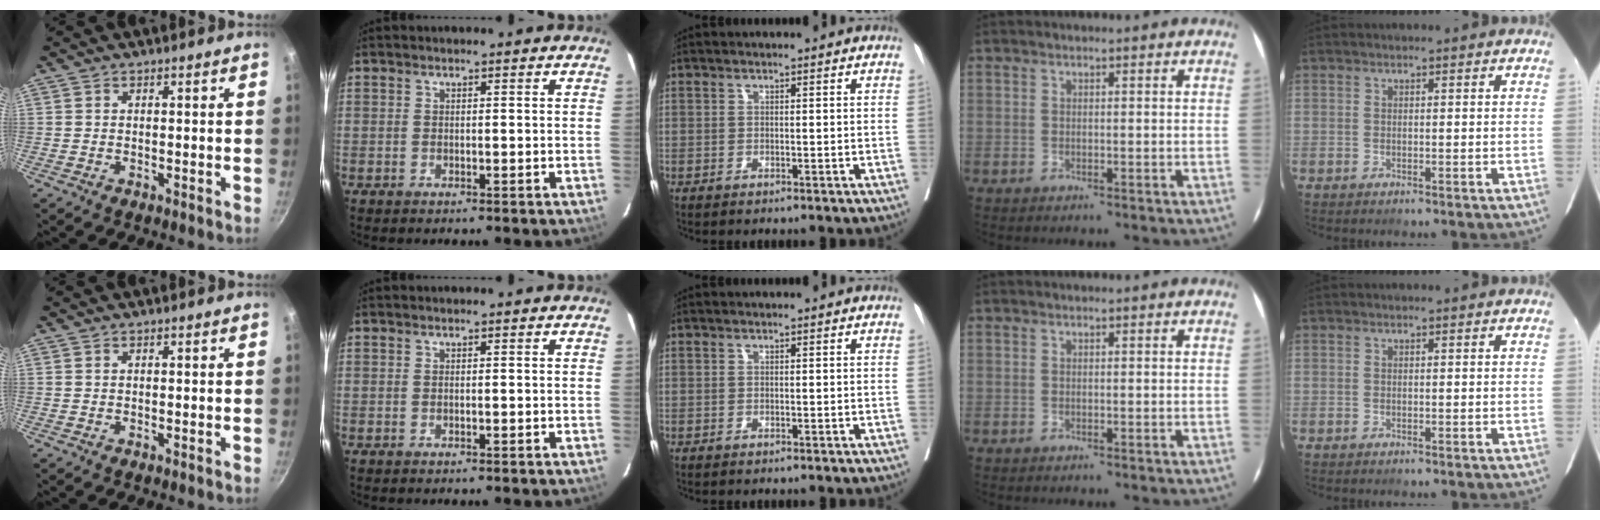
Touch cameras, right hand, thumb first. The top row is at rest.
{}